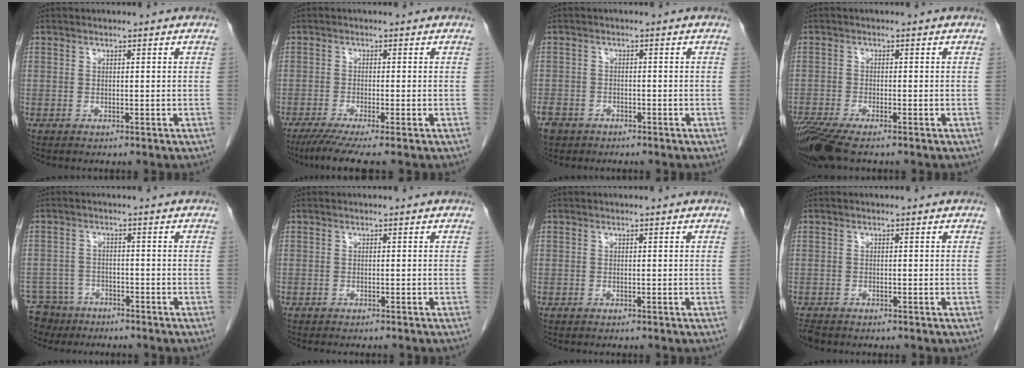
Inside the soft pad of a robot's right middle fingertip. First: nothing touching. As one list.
[{"total": 6.1, "force": [-4.4, -0.3, 4.2], "torque": [-0.063, -0.017, -0.075]}, {"total": 5.6, "force": [-3.9, 3.8, 1.4], "torque": [-0.041, 0.000, -0.066]}, {"total": 6.6, "force": [-5.2, 0.7, 4.0], "torque": [-0.077, -0.019, -0.096]}, {"total": 7.3, "force": [-5.8, 4.3, 0.4], "torque": [-0.013, -0.001, -0.095]}, {"total": 2.6, "force": [-2.3, 0.3, 1.1], "torque": [-0.015, -0.003, -0.026]}, {"total": 0.0}, {"total": 1.7, "force": [-1.5, 0.6, 0.7], "torque": [-0.020, -0.006, -0.023]}]